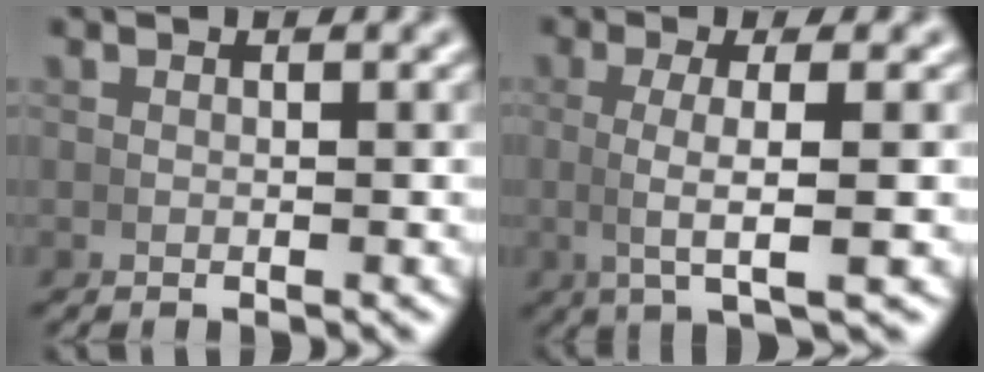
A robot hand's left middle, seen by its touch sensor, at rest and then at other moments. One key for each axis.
{"total": 4.3, "fx": 0.5, "fy": 0.1, "fz": 4.2, "tx": -0.077, "ty": -0.002, "tz": 0.012}